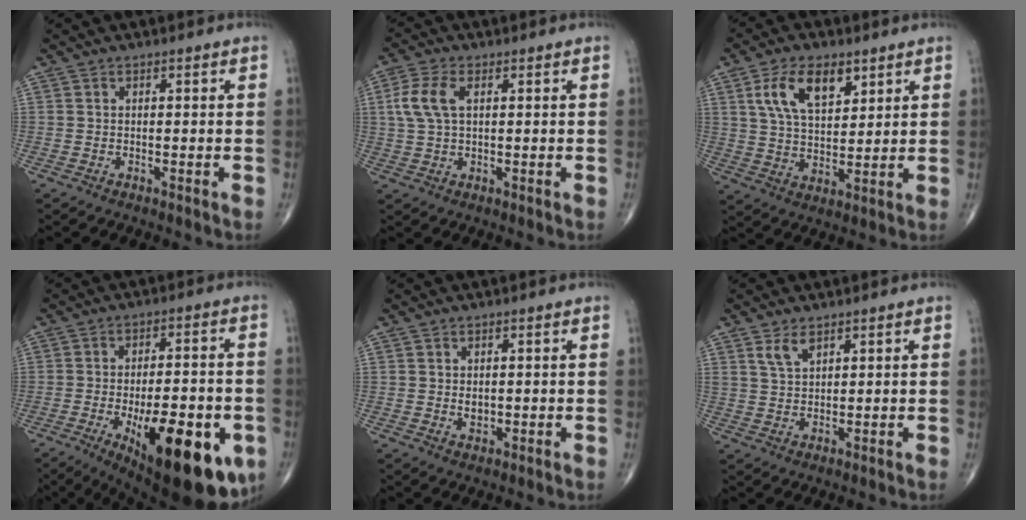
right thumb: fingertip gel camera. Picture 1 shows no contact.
{"total": 6.6, "force": [1.6, 3.5, 5.3], "torque": [-0.130, 0.013, 0.031]}
{"total": 11.0, "force": [5.2, 5.8, 7.9], "torque": [-0.127, -0.017, 0.101]}
{"total": 24.0, "force": [-8.5, 9.2, 20.5], "torque": [-0.243, 0.003, -0.102]}
{"total": 1.8, "force": [0.2, 1.3, 1.2], "torque": [-0.013, -0.003, 0.007]}
{"total": 3.3, "force": [2.2, 1.6, 2.0], "torque": [-0.033, -0.011, 0.048]}